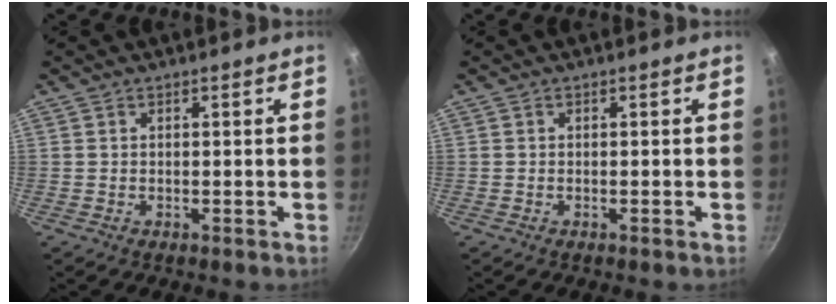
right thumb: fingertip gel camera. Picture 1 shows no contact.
{"total": 0.5, "force": [-0.3, 0.0, 0.4], "torque": [-0.011, 0.003, -0.006]}